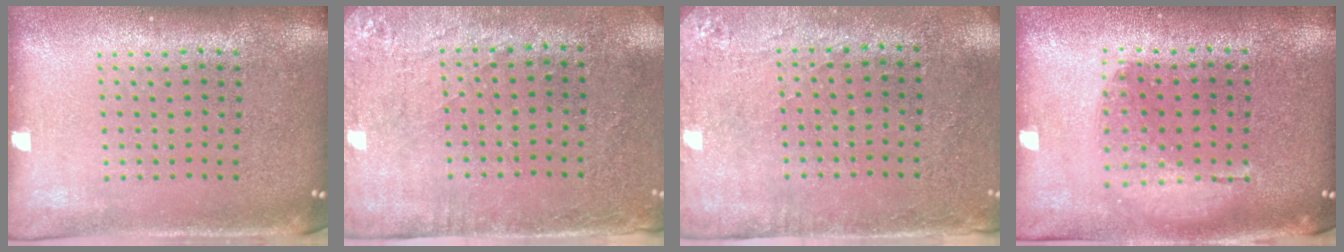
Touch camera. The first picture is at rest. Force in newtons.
{"total": 2.8, "press": 2.3, "slide": 1.6}
{"total": 2.8, "press": 2.3, "slide": 1.6}
{"total": 1.3, "press": 1.1, "slide": 0.6}